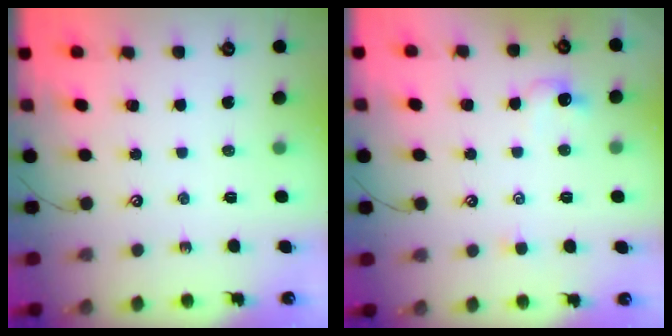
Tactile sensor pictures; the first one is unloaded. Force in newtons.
{"total": 2.1, "press": 2.0, "slide": 0.7}